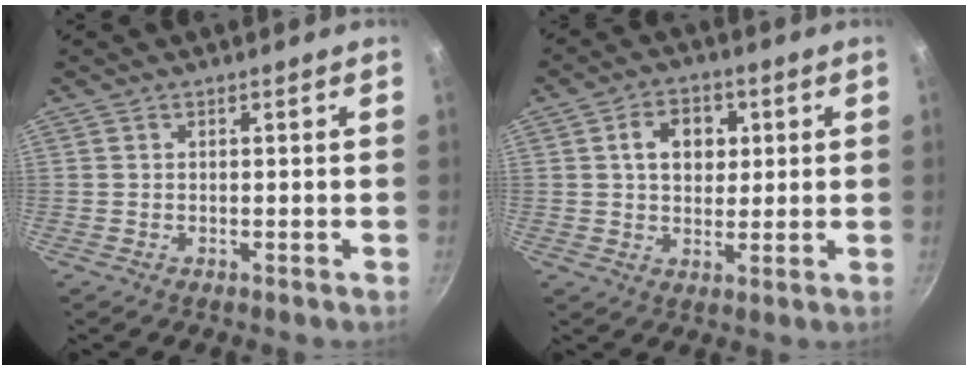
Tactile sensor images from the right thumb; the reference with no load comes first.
{"total": 7.9, "force": [1.9, 5.9, 4.9], "torque": [-0.053, 0.004, 0.025]}